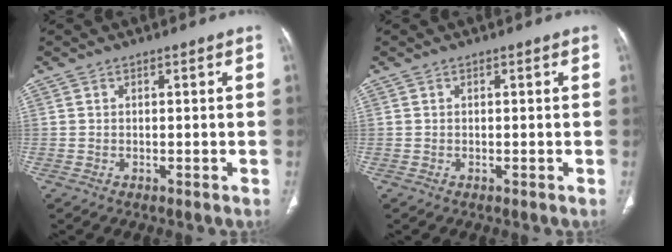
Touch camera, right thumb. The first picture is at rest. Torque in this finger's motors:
{"motor_torque": [0.06, 0.07, 0.18, -0.06, 0.04]}